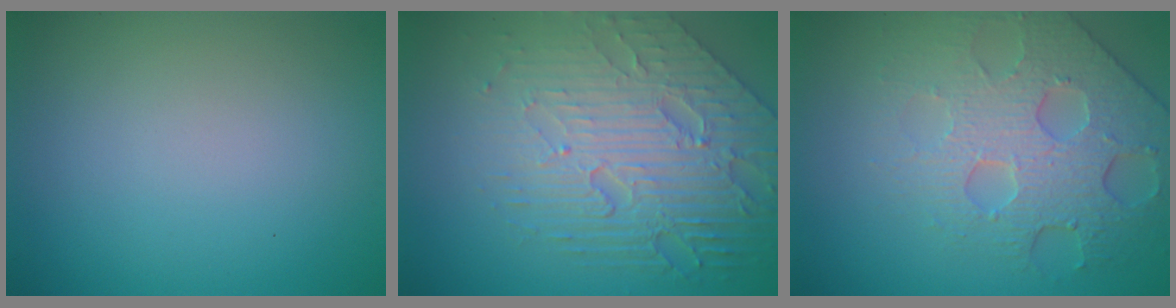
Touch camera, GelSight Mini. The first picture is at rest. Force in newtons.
{"total": 8.4, "press": 5.7, "slide": 6.2}
{"total": 5.6, "press": 4.9, "slide": 2.9}